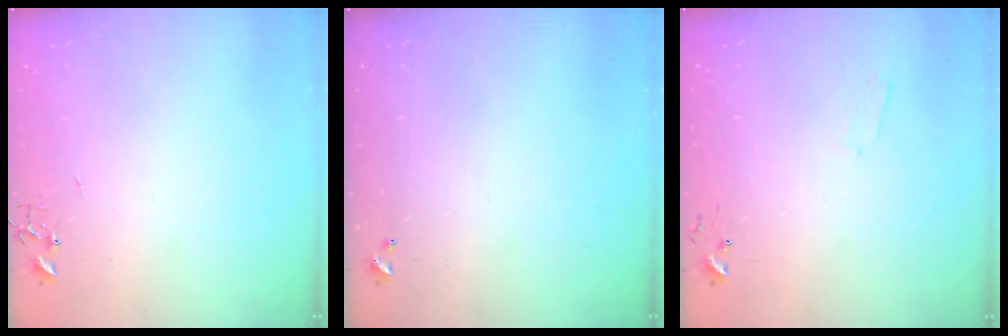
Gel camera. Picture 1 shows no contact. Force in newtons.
{"total": 0.0}
{"total": 5.1, "press": 5.0, "slide": 0.6}